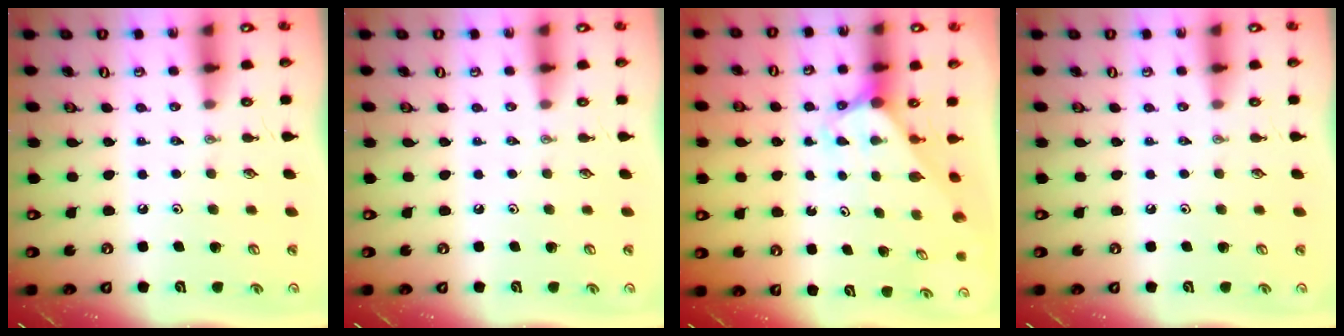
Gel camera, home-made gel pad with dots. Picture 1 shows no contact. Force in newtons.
{"total": 0.0}
{"total": 2.7, "press": 2.7, "slide": 0.1}
{"total": 0.0}